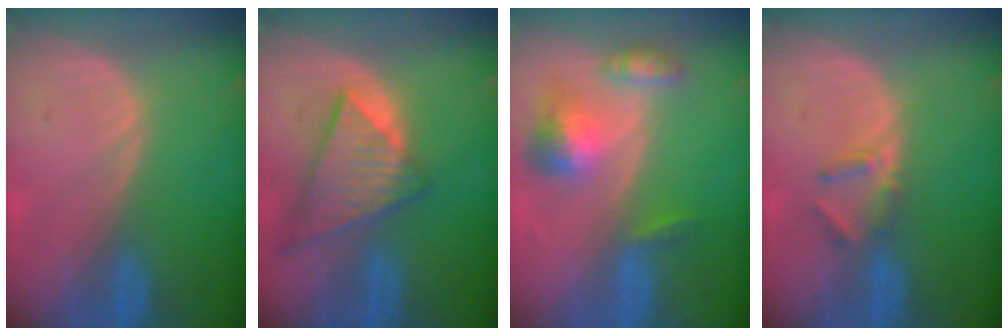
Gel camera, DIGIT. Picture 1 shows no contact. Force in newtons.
{"total": 9.0, "press": 7.8, "slide": 4.4}
{"total": 6.5, "press": 6.0, "slide": 2.4}
{"total": 2.9, "press": 2.6, "slide": 1.1}